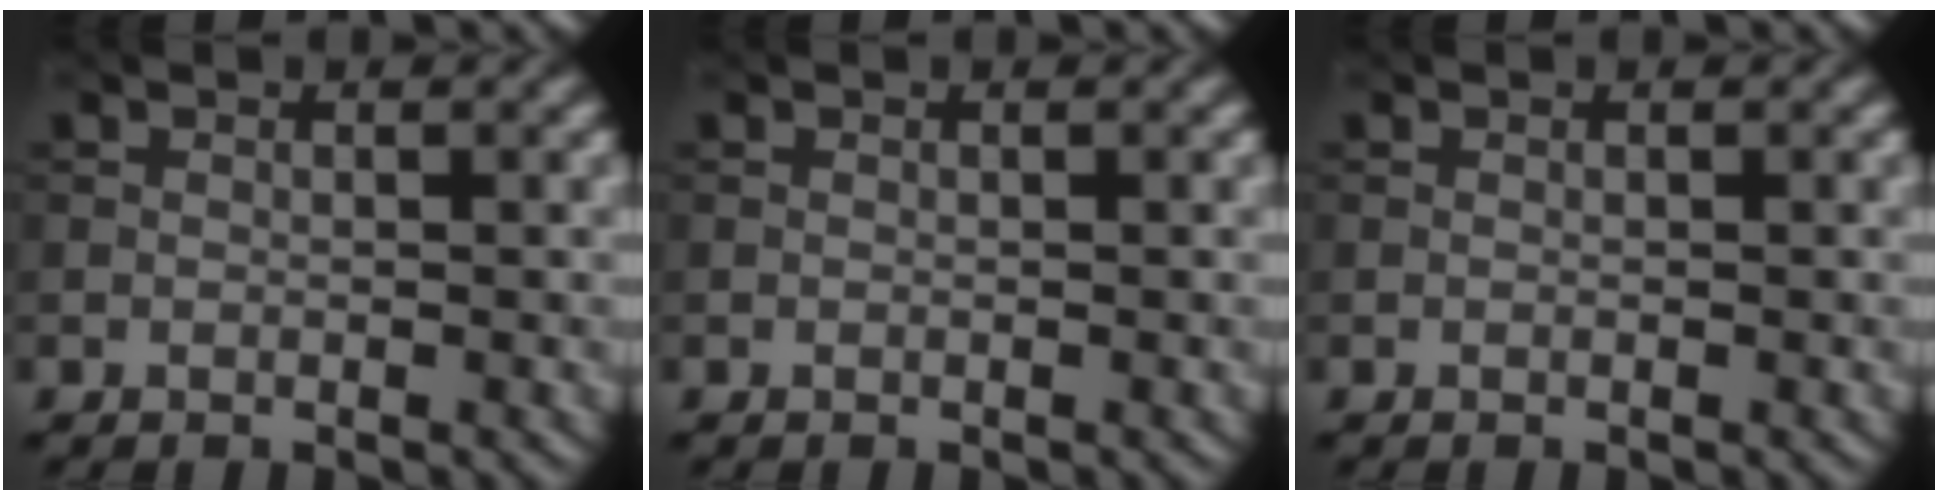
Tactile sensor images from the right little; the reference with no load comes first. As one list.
[{"total": 0.0}, {"total": 0.0}]